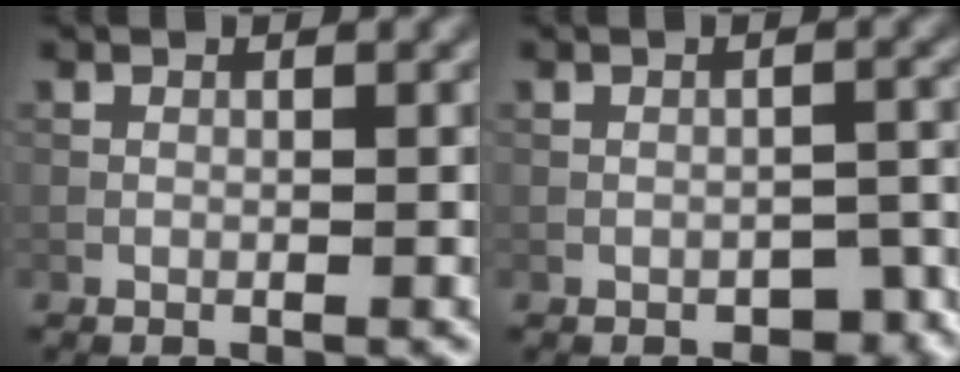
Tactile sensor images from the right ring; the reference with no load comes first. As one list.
[{"total": 2.3, "force": [-1.4, 1.3, 1.1], "torque": [-0.012, -0.001, -0.014]}]